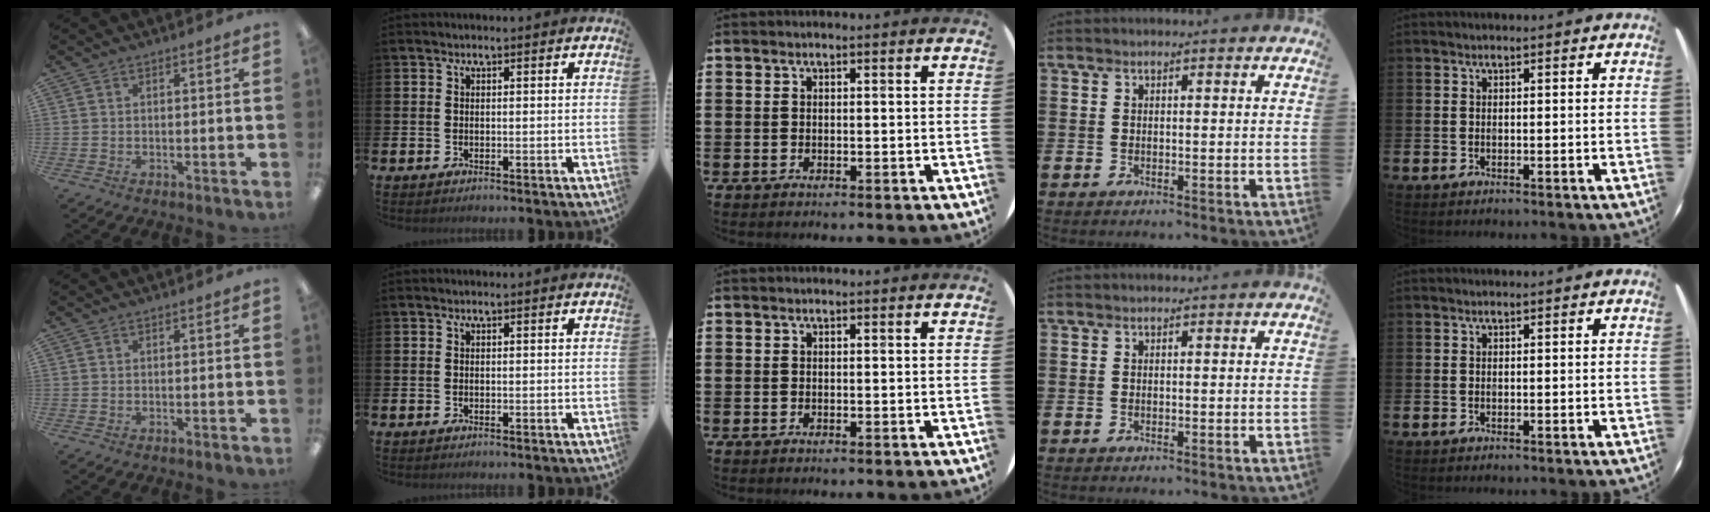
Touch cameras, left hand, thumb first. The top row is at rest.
{}